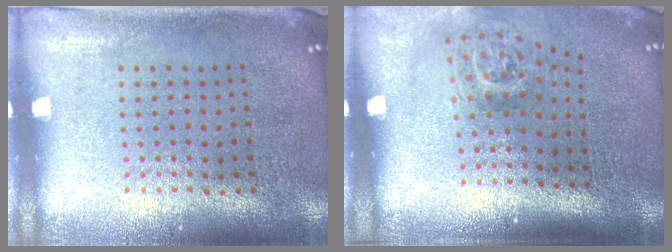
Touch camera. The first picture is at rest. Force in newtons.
{"total": 1.9, "press": 1.2, "slide": 1.4}